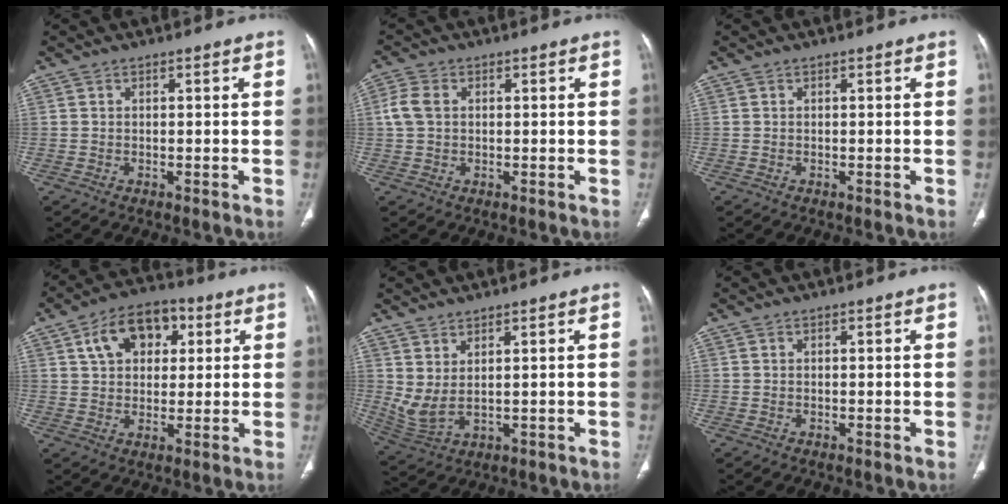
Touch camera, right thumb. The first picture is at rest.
{"total": 4.2, "force": [0.6, 3.0, 2.8], "torque": [-0.068, 0.010, 0.010]}
{"total": 0.0}
{"total": 11.5, "force": [4.1, 7.7, 7.6], "torque": [-0.091, 0.006, 0.060]}
{"total": 5.6, "force": [2.2, 1.9, 4.7], "torque": [-0.111, -0.019, 0.057]}
{"total": 0.0}